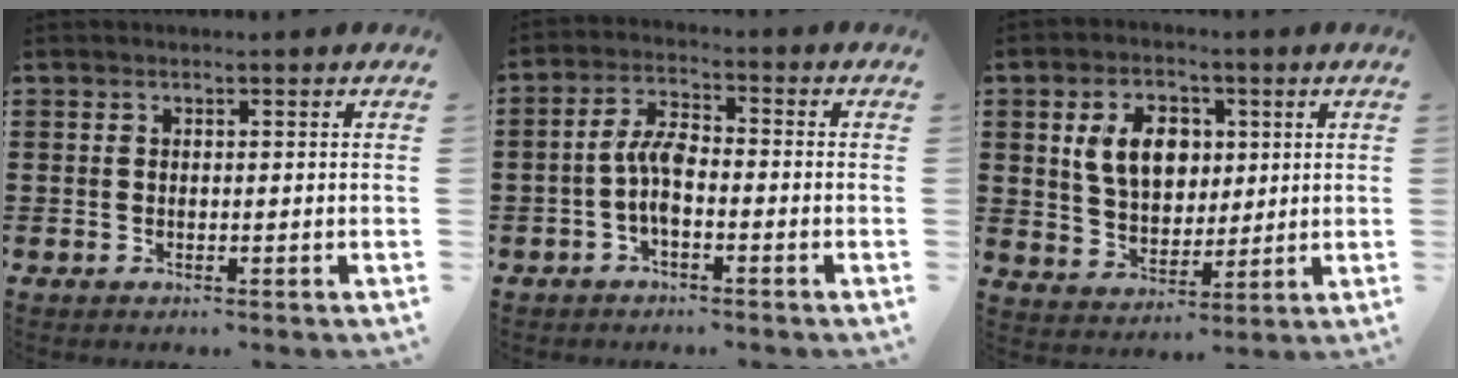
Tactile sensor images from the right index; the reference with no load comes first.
{"total": 5.4, "force": [-1.3, 2.2, 4.7], "torque": [-0.107, 0.000, -0.030]}
{"total": 8.2, "force": [2.1, 5.7, 5.4], "torque": [-0.123, 0.008, 0.029]}